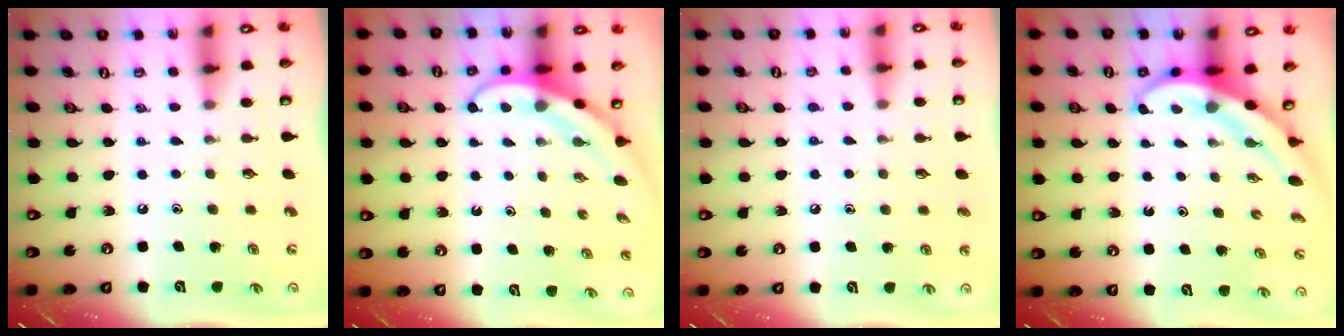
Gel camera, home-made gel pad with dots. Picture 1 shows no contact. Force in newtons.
{"total": 3.7, "press": 3.7, "slide": 0.3}
{"total": 4.2, "press": 4.2, "slide": 0.5}
{"total": 4.0, "press": 3.9, "slide": 0.4}